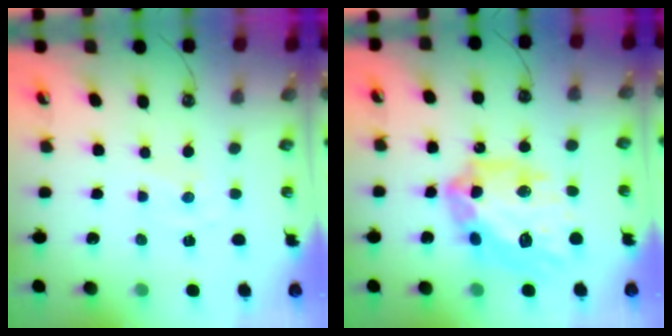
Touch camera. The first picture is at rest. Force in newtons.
{"total": 25.4, "press": 25.2, "slide": 2.7}